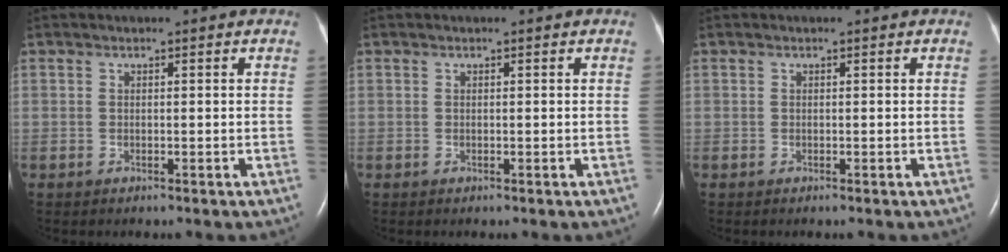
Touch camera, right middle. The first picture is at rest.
{"total": 0.0}
{"total": 0.0}